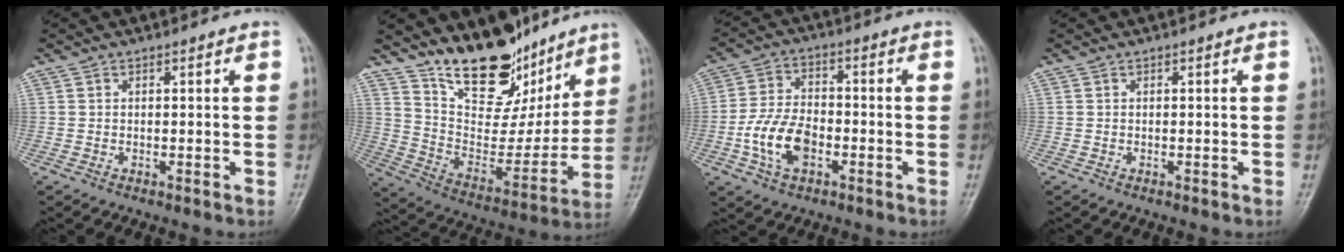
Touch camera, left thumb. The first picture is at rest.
{"total": 19.3, "force": [14.4, 9.3, 9.0], "torque": [-0.080, -0.084, 0.245]}
{"total": 10.0, "force": [-3.2, 6.1, 7.2], "torque": [-0.135, 0.017, -0.064]}
{"total": 0.0}